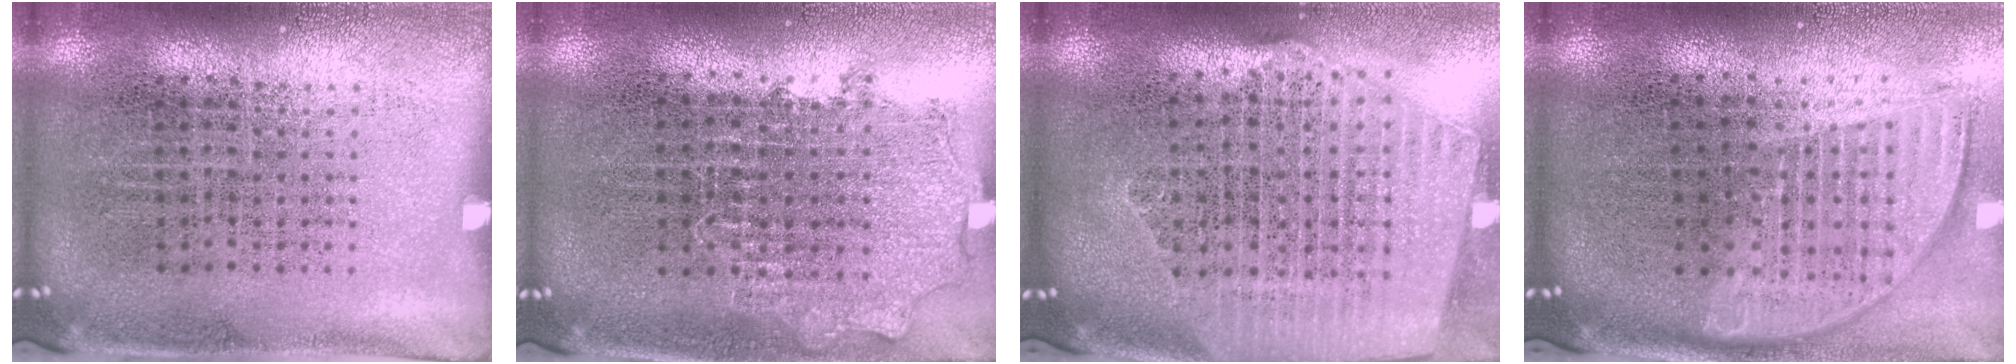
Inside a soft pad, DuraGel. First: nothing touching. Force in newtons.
{"total": 0.9, "press": 0.8, "slide": 0.2}
{"total": 2.4, "press": 2.2, "slide": 1.2}
{"total": 1.8, "press": 1.5, "slide": 1.0}